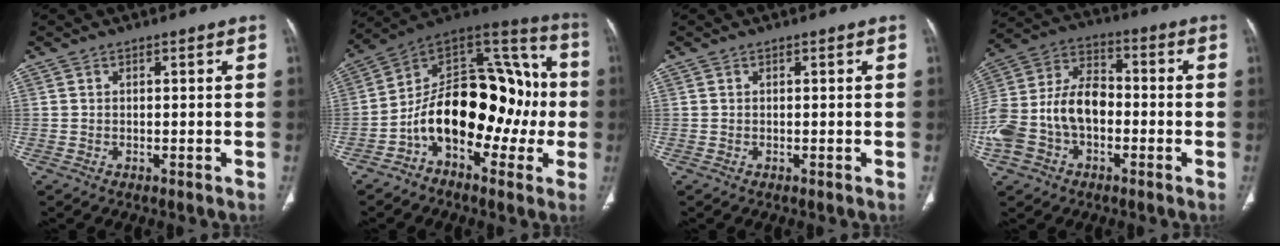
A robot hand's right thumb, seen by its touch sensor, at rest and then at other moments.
{"total": 22.4, "force": [-4.2, 13.5, 17.4], "torque": [-0.228, 0.083, -0.070]}
{"total": 0.0}
{"total": 16.8, "force": [-3.6, 11.1, 12.1], "torque": [-0.248, 0.045, -0.071]}